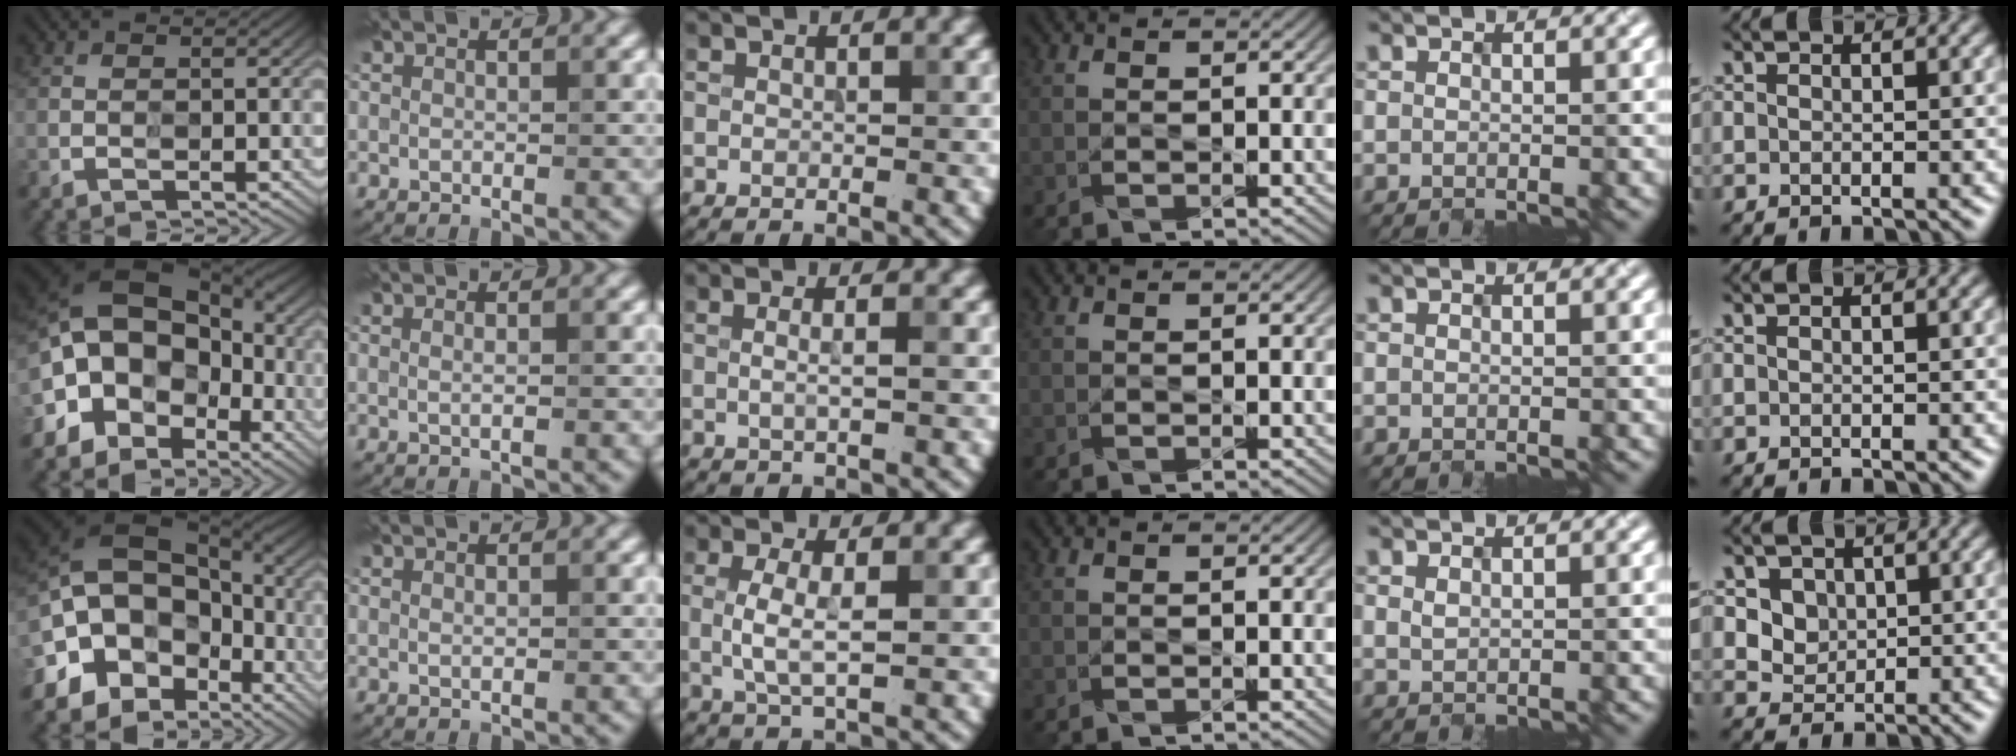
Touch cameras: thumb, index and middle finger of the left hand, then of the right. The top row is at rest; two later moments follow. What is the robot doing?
{"motion": "wipe", "object": "mirror"}